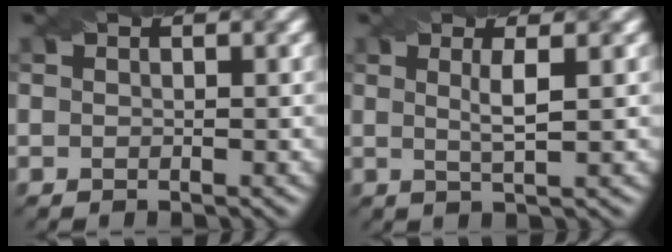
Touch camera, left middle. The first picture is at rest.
{"total": 2.5, "force": [0.5, 0.5, 2.4], "torque": [-0.042, 0.000, 0.006]}